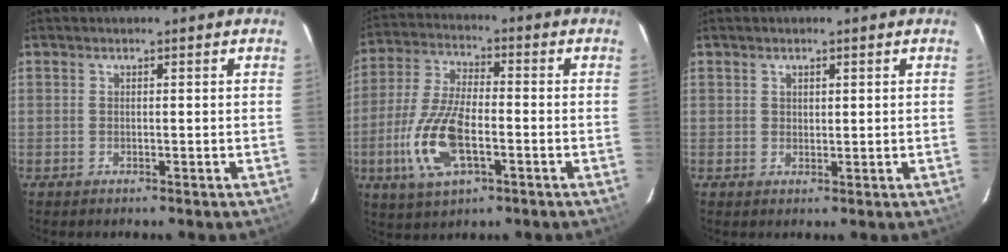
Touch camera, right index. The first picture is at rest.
{"total": 13.8, "force": [-4.4, 5.9, 11.7], "torque": [-0.256, -0.005, -0.082]}
{"total": 1.3, "force": [0.7, 1.0, 0.5], "torque": [-0.004, 0.004, 0.013]}